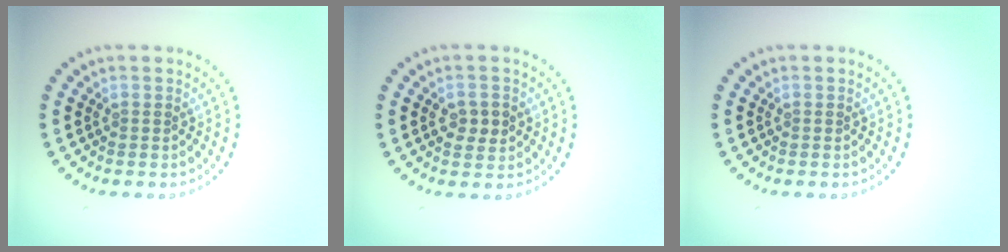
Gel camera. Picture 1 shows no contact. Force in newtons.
{"total": 2.2, "press": 2.2, "slide": 0.1}
{"total": 0.0}